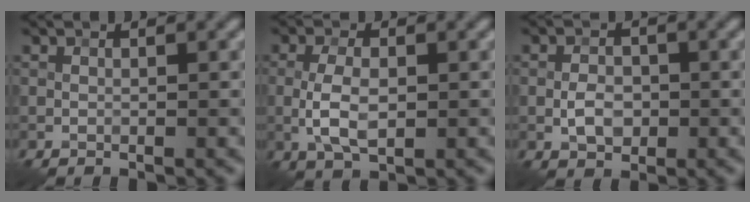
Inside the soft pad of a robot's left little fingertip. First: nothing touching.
{"total": 4.1, "force": [-0.6, 2.0, 3.5], "torque": [-0.073, 0.000, -0.012]}
{"total": 2.5, "force": [-0.6, 1.7, 1.7], "torque": [-0.029, 0.001, -0.013]}